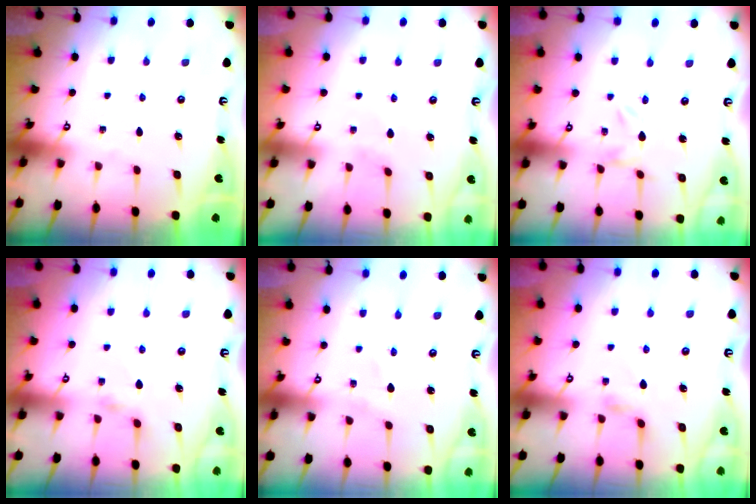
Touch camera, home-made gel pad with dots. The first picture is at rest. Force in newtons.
{"total": 0.9, "press": 0.8, "slide": 0.3}
{"total": 0.0}
{"total": 4.6, "press": 4.6, "slide": 0.6}
{"total": 0.0}
{"total": 3.5, "press": 3.4, "slide": 0.6}